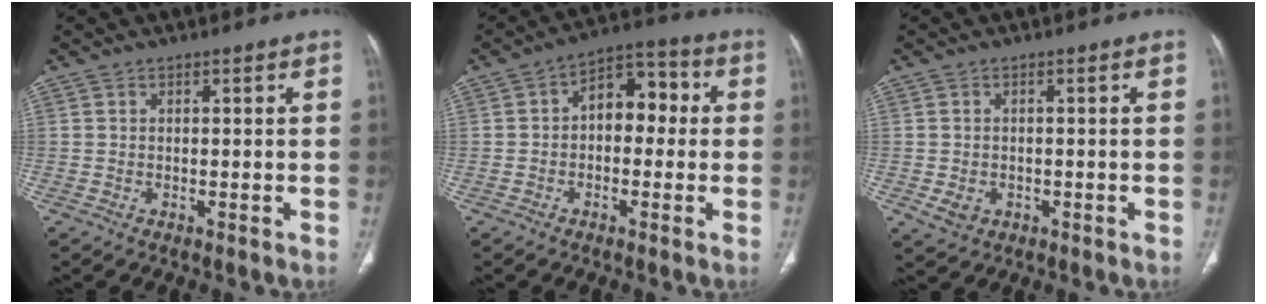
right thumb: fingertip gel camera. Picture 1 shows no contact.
{"total": 9.0, "force": [0.2, 5.9, 6.8], "torque": [-0.065, 0.035, -0.010]}
{"total": 3.0, "force": [-0.9, 2.5, 1.6], "torque": [-0.025, 0.001, -0.005]}